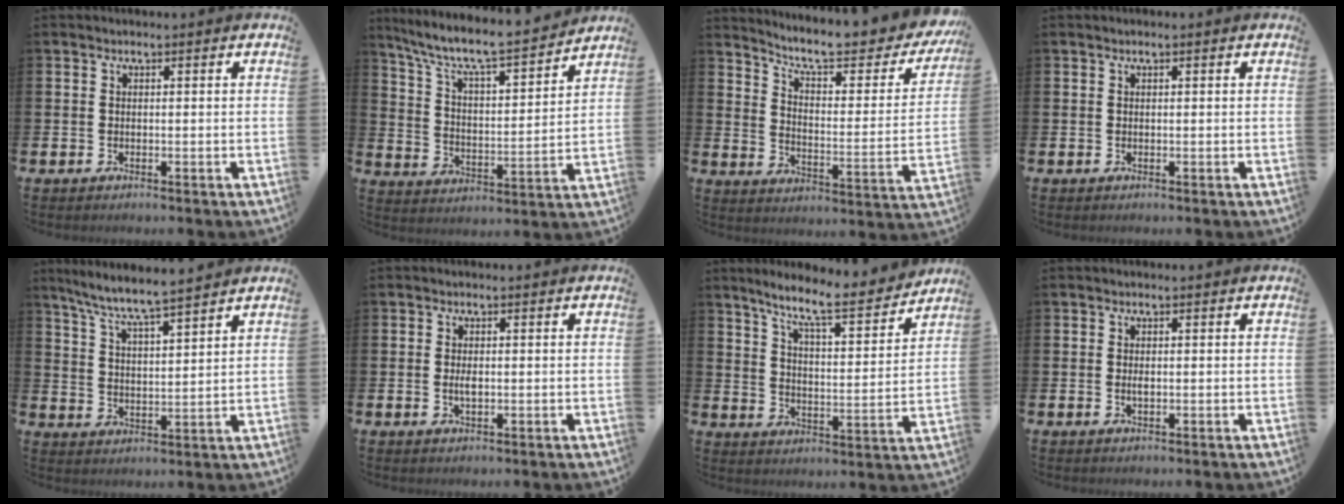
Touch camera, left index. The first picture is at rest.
{"total": 8.9, "force": [7.9, 1.4, 3.8], "torque": [-0.110, -0.052, 0.131]}
{"total": 8.3, "force": [7.2, 1.8, 3.7], "torque": [-0.091, -0.053, 0.119]}
{"total": 0.0}
{"total": 7.2, "force": [6.8, 0.0, 2.4], "torque": [-0.074, -0.039, 0.119]}
{"total": 1.6, "force": [0.0, 0.7, 1.4], "torque": [-0.026, 0.001, -0.001]}
{"total": 9.1, "force": [8.0, 1.0, 4.2], "torque": [-0.104, -0.049, 0.136]}
{"total": 0.9, "force": [0.1, 0.3, 0.8], "torque": [-0.014, 0.001, 0.001]}